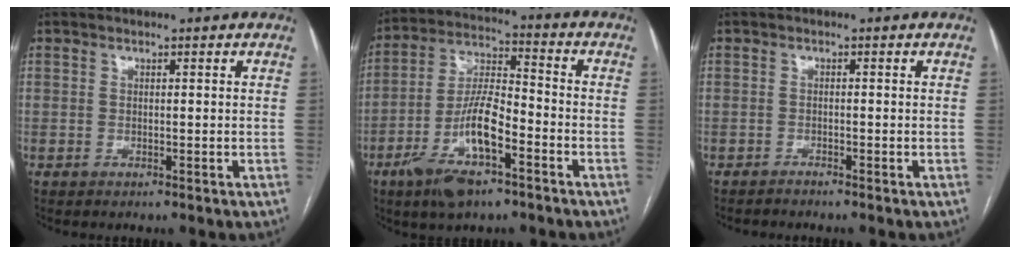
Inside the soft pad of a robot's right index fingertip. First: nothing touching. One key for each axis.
{"total": 13.0, "fx": -6.2, "fy": 3.3, "fz": 11.0, "tx": -0.221, "ty": -0.005, "tz": -0.111}
{"total": 0.9, "fx": -0.8, "fy": -0.3, "fz": 0.0, "tx": -0.005, "ty": -0.004, "tz": -0.013}